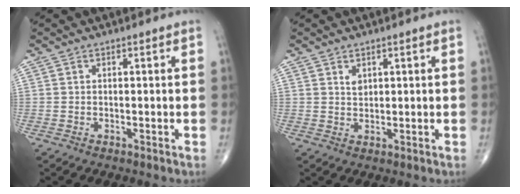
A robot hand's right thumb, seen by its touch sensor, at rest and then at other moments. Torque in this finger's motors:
{"motor_torque": [-0.01, 0.28, 0.21, -0.08, -0.01]}